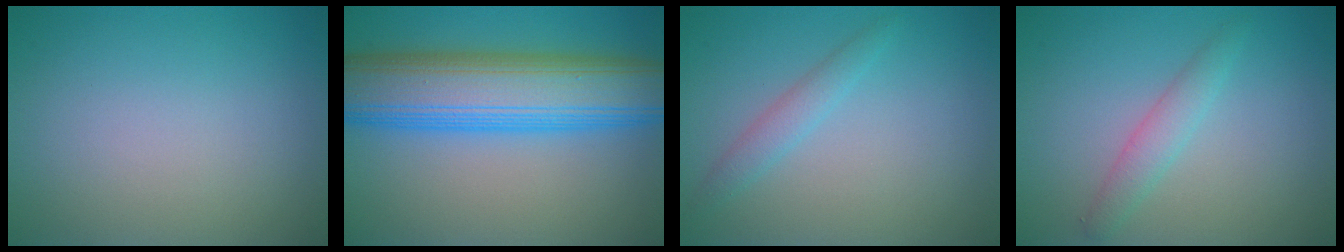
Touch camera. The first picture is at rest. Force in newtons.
{"total": 11.4, "press": 11.4, "slide": 0.1}
{"total": 1.7, "press": 1.7, "slide": 0.1}
{"total": 2.0, "press": 2.0, "slide": 0.1}